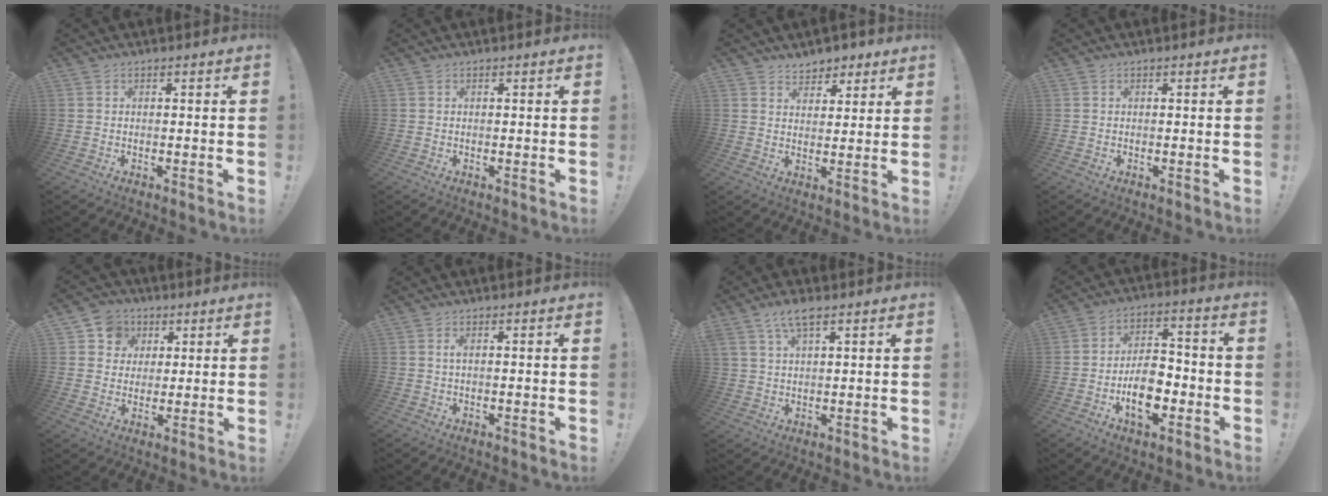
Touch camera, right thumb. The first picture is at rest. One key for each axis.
{"total": 0.0}
{"total": 5.5, "fx": 4.3, "fy": 3.3, "fz": 0.8, "tx": 0.004, "ty": -0.030, "tz": 0.080}
{"total": 0.0}
{"total": 8.0, "fx": 2.8, "fy": 7.3, "fz": 1.6, "tx": -0.017, "ty": -0.018, "tz": 0.057}
{"total": 1.2, "fx": 0.1, "fy": 0.0, "fz": 1.2, "tx": -0.023, "ty": 0.002, "tz": 0.001}
{"total": 6.3, "fx": 4.0, "fy": 2.0, "fz": 4.4, "tx": -0.083, "ty": -0.008, "tz": 0.074}
{"total": 12.5, "fx": -4.7, "fy": 7.2, "fz": 9.1, "tx": -0.160, "ty": 0.028, "tz": -0.081}